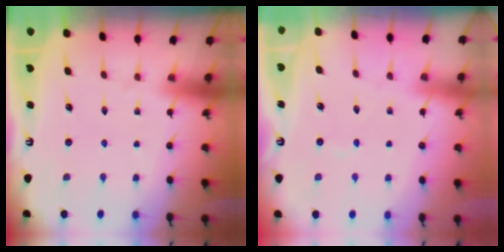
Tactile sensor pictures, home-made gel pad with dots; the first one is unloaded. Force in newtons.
{"total": 2.6, "press": 2.5, "slide": 0.5}